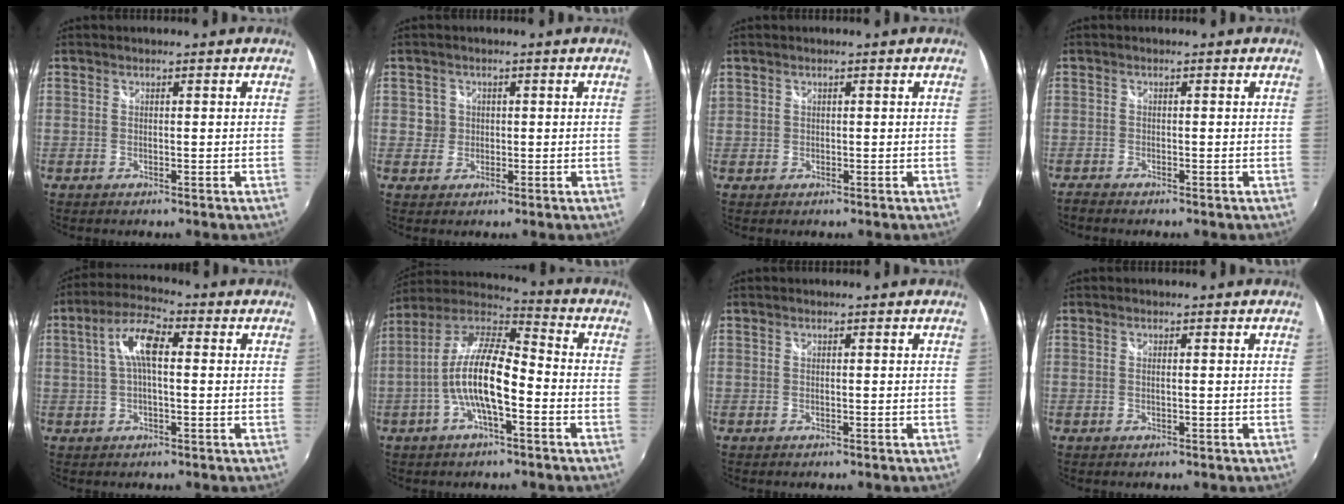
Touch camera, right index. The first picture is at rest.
{"total": 2.5, "force": [-0.2, 2.5, 0.1], "torque": [0.002, 0.002, -0.004]}
{"total": 1.1, "force": [0.0, 1.1, 0.1], "torque": [0.002, -0.002, -0.001]}
{"total": 1.6, "force": [-1.6, 0.3, 0.3], "torque": [-0.014, -0.008, -0.030]}
{"total": 7.5, "force": [0.8, 2.8, 7.0], "torque": [-0.138, 0.020, 0.014]}
{"total": 12.9, "force": [-3.5, 3.8, 11.8], "torque": [-0.234, 0.006, -0.069]}
{"total": 0.0}
{"total": 0.5, "force": [0.0, 0.0, 0.5], "torque": [-0.010, 0.001, -0.002]}